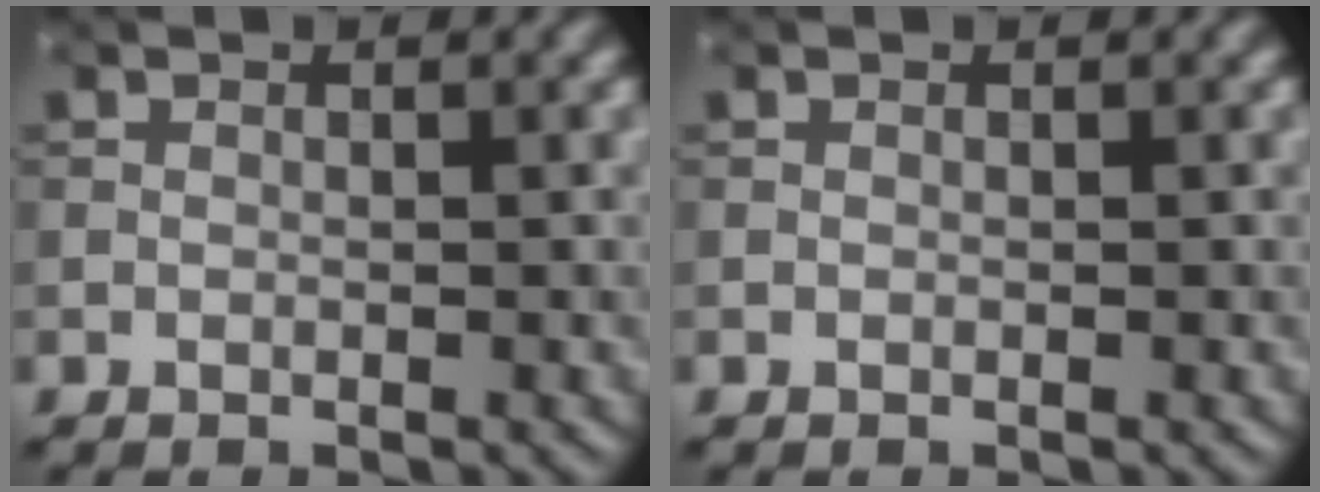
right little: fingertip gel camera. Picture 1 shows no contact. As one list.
[{"total": 0.0}]